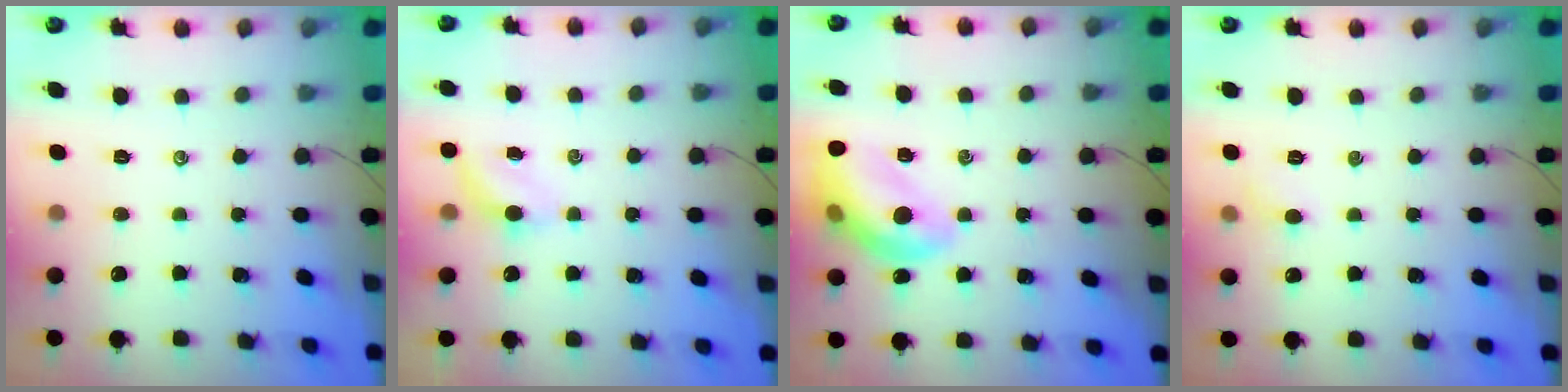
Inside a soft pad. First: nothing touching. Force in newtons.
{"total": 4.7, "press": 4.6, "slide": 1.1}
{"total": 14.6, "press": 14.5, "slide": 1.7}
{"total": 3.5, "press": 3.3, "slide": 1.1}